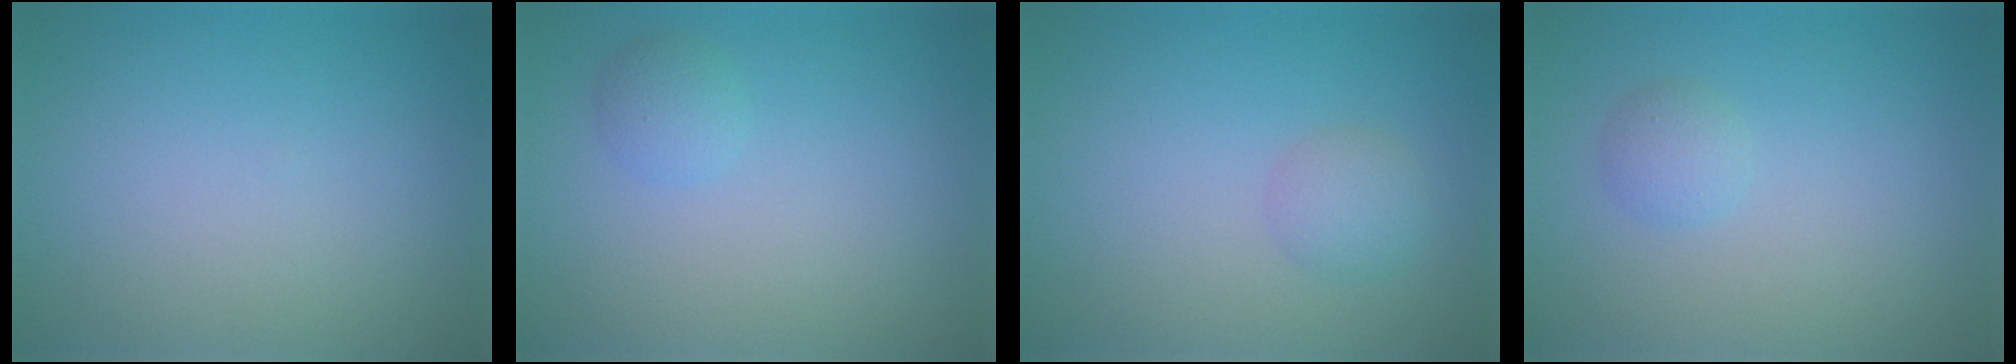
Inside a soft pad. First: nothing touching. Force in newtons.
{"total": 1.3, "press": 1.3, "slide": 0.0}
{"total": 1.6, "press": 1.6, "slide": 0.2}
{"total": 1.3, "press": 1.3, "slide": 0.0}